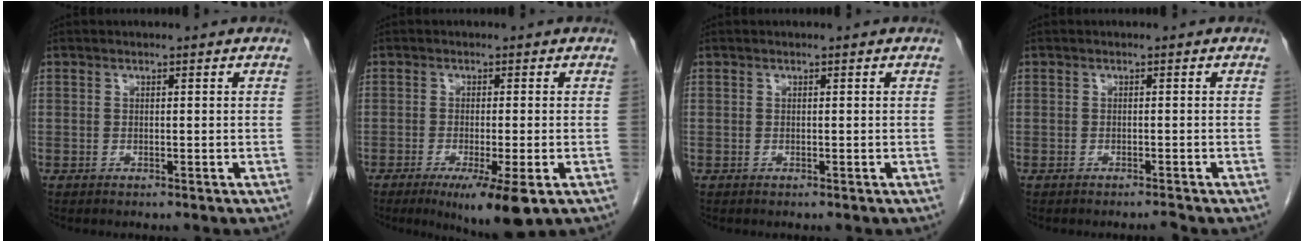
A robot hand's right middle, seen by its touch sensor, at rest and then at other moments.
{"total": 7.8, "force": [-4.3, 0.5, 6.5], "torque": [-0.100, -0.025, -0.062]}
{"total": 0.0}
{"total": 0.7, "force": [-0.7, -0.2, 0.2], "torque": [-0.003, -0.002, -0.009]}